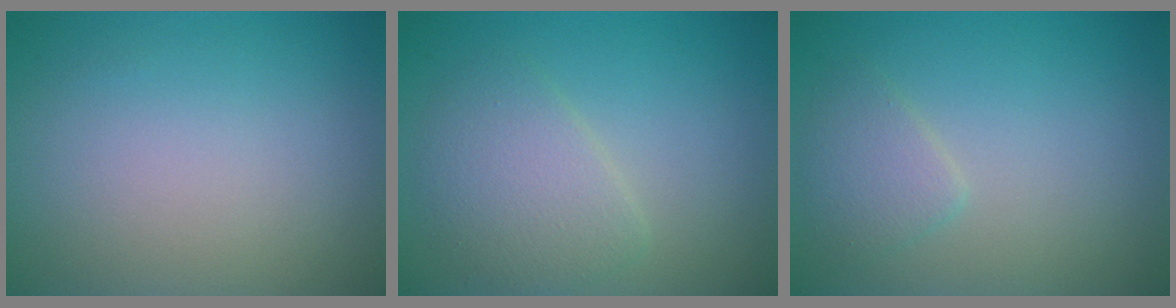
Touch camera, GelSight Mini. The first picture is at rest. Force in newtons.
{"total": 3.5, "press": 3.5, "slide": 0.1}
{"total": 2.0, "press": 2.0, "slide": 0.1}